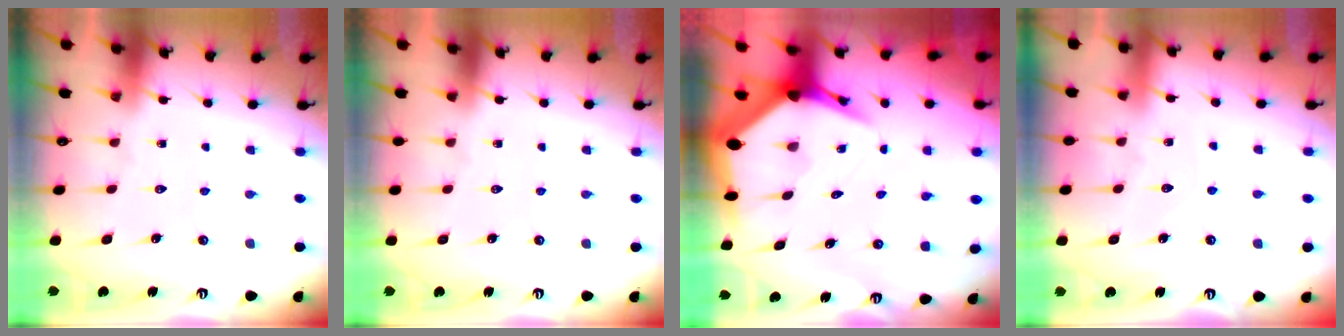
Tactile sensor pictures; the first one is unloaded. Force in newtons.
{"total": 0.0}
{"total": 7.0, "press": 7.0, "slide": 0.8}
{"total": 3.7, "press": 3.7, "slide": 0.4}